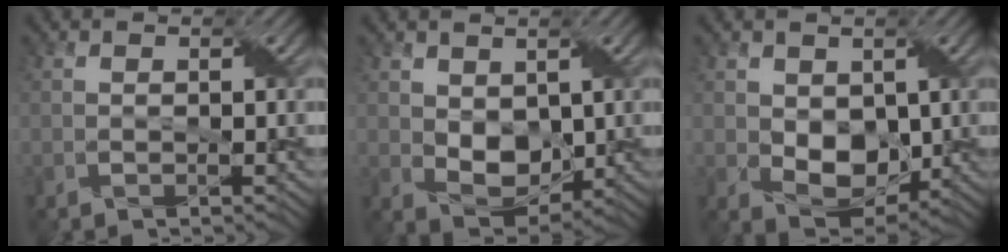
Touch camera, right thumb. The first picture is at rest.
{"total": 5.1, "force": [1.1, 3.6, 3.4], "torque": [-0.074, -0.013, 0.024]}
{"total": 5.9, "force": [0.3, 4.3, 4.0], "torque": [-0.081, -0.015, 0.010]}